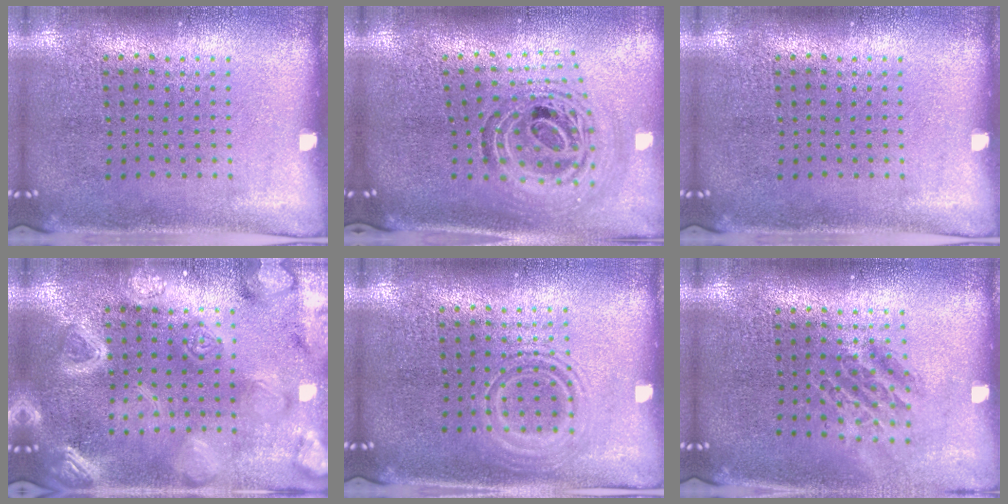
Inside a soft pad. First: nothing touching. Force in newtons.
{"total": 1.5, "press": 1.2, "slide": 0.8}
{"total": 0.0}
{"total": 5.6, "press": 5.6, "slide": 0.6}
{"total": 2.1, "press": 2.1, "slide": 0.3}
{"total": 1.4, "press": 1.2, "slide": 0.8}